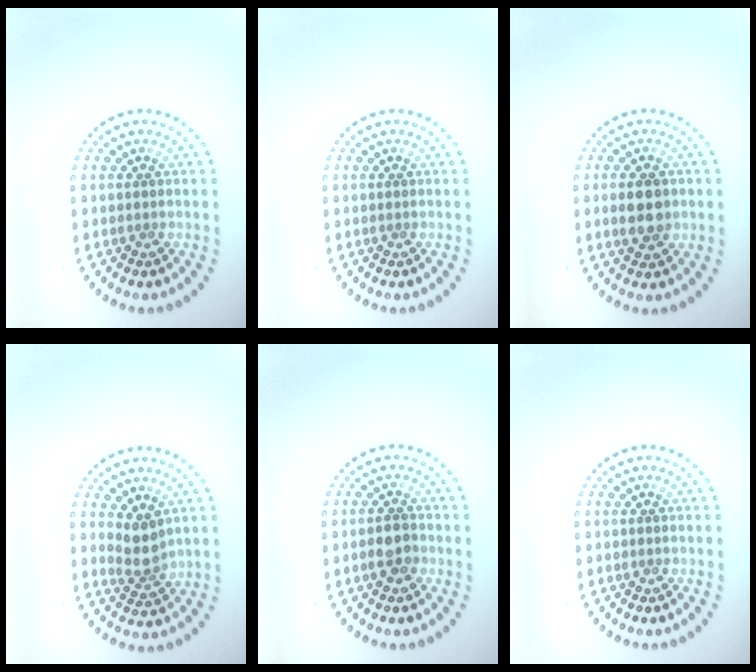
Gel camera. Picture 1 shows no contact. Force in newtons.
{"total": 0.0}
{"total": 3.4, "press": 3.4, "slide": 0.2}
{"total": 2.5, "press": 2.1, "slide": 1.4}
{"total": 2.0, "press": 1.9, "slide": 0.6}
{"total": 0.0}